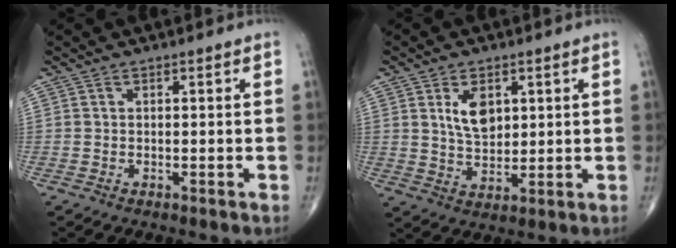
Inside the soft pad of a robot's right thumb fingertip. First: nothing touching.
{"total": 6.8, "force": [2.3, 4.1, 4.9], "torque": [-0.068, -0.017, 0.048]}